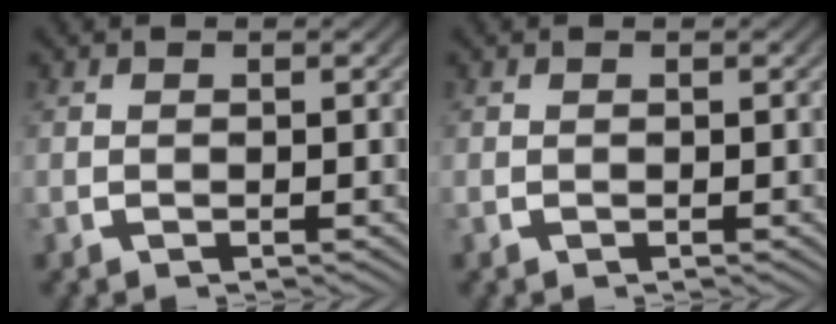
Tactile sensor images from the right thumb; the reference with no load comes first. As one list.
[{"total": 0.0}]